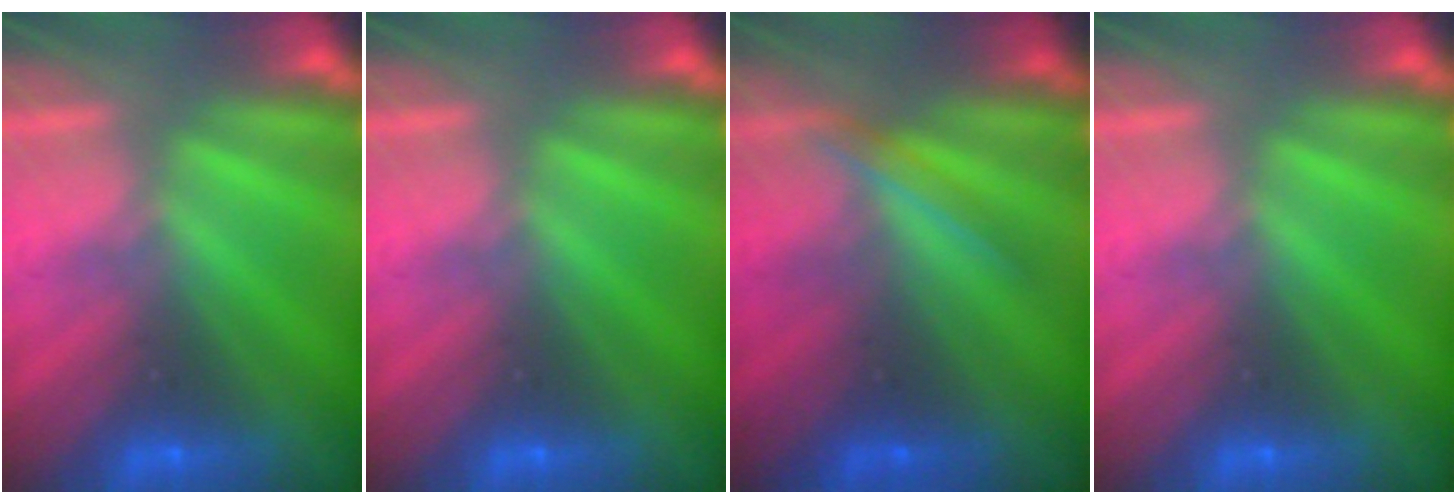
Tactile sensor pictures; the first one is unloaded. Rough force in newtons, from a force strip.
{"total": 0.0}
{"total": 1.9}
{"total": 0.0}